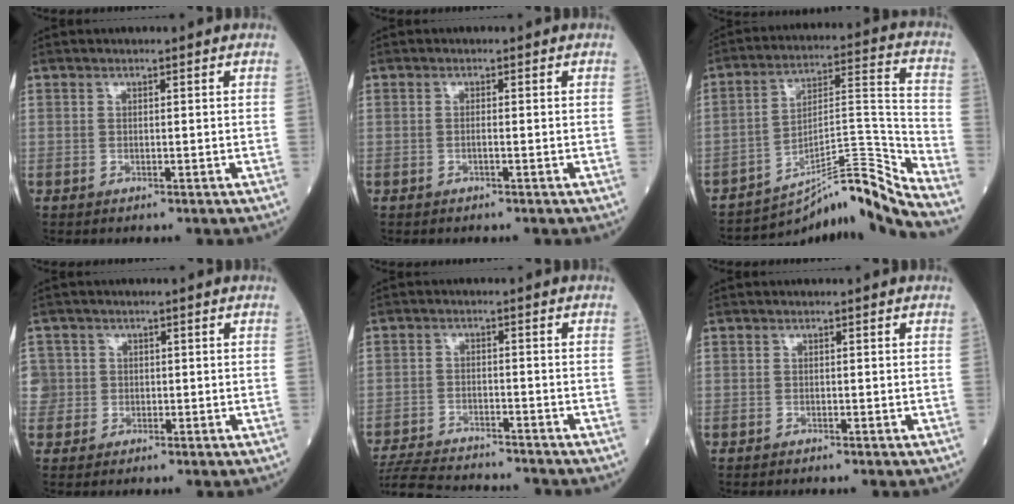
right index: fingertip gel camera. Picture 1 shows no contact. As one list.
[{"total": 0.7, "force": [-0.3, 0.0, 0.6], "torque": [-0.012, 0.000, -0.005]}, {"total": 15.4, "force": [-14.6, -2.9, 4.2], "torque": [-0.046, 0.045, -0.236]}, {"total": 3.2, "force": [-0.3, 3.2, -0.1], "torque": [0.011, 0.013, -0.008]}, {"total": 13.9, "force": [-13.0, 2.2, 4.5], "torque": [-0.091, -0.010, -0.198]}, {"total": 0.6, "force": [-0.6, 0.0, 0.2], "torque": [-0.004, -0.001, -0.011]}]